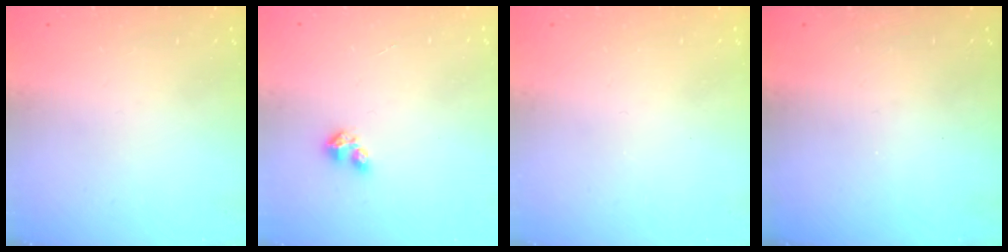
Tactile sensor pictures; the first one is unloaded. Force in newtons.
{"total": 2.7, "press": 2.7, "slide": 0.3}
{"total": 0.0}
{"total": 0.0}